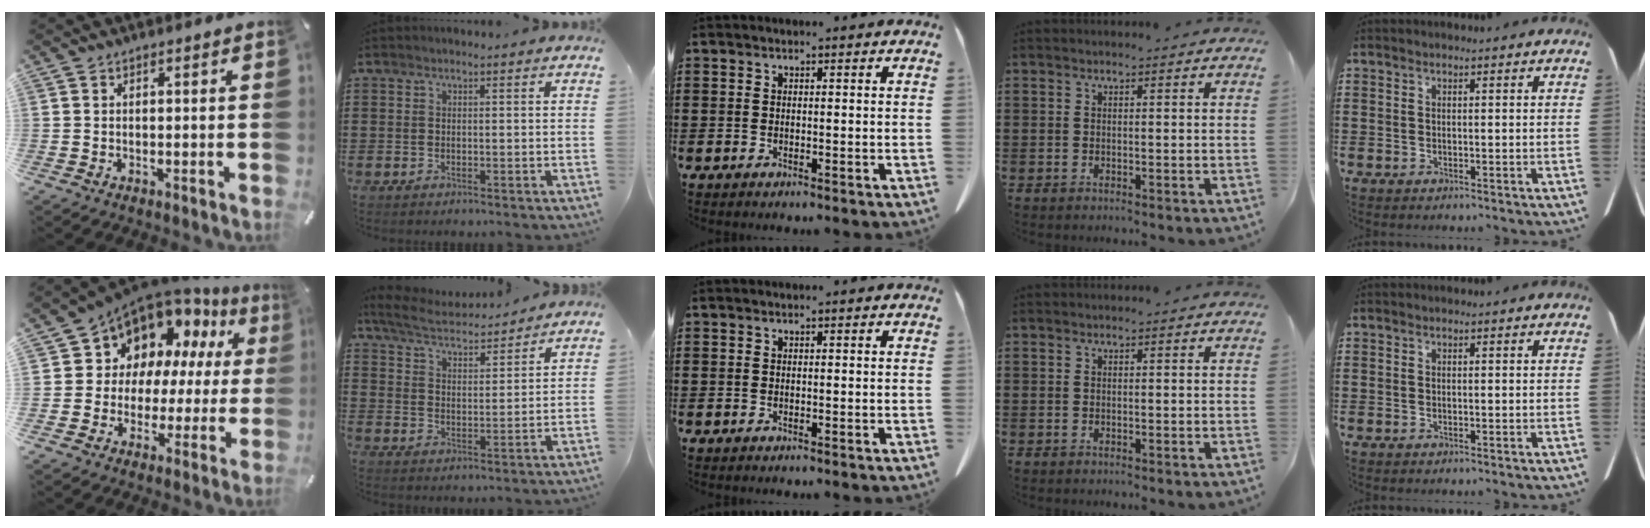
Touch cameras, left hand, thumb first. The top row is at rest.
{"thumb": {"total": 11.0, "force": [7.6, 7.8, 1.7], "torque": [-0.038, -0.079, 0.141]}, "index": {"total": 5.3, "force": [5.1, 0.6, 1.4], "torque": [-0.055, -0.030, 0.086]}}